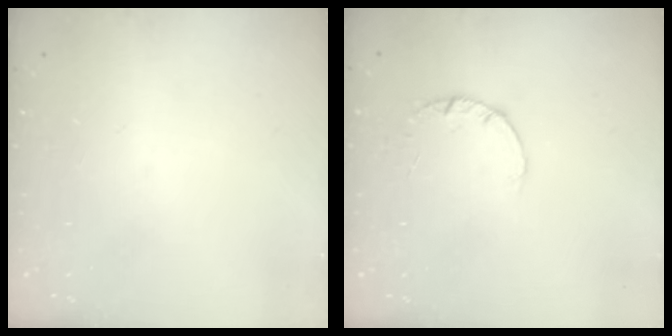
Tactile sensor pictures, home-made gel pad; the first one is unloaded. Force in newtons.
{"total": 1.8, "press": 1.8, "slide": 0.1}